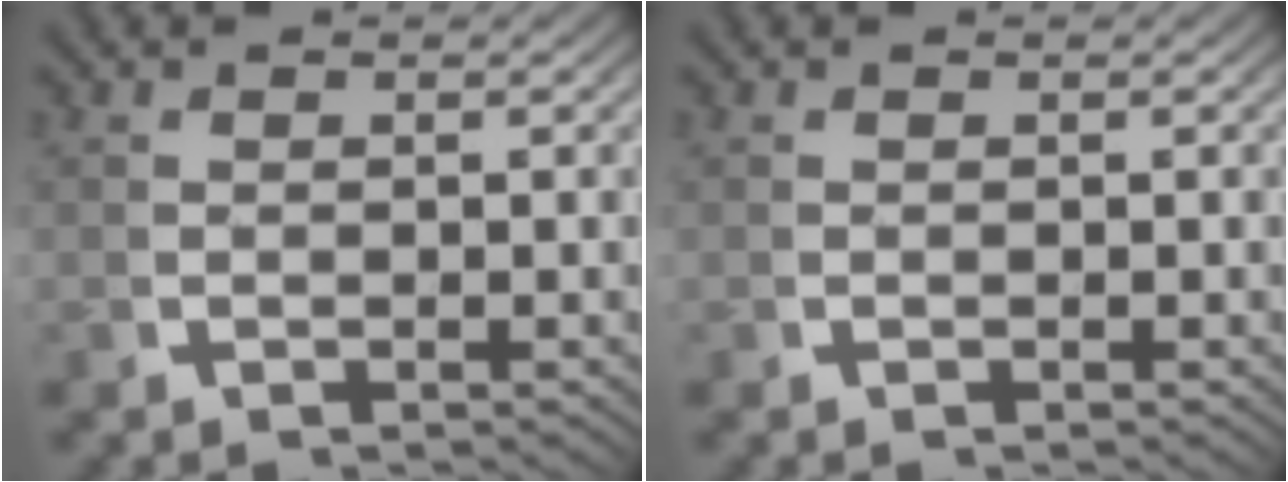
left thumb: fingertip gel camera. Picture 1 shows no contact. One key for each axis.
{"total": 0.0}